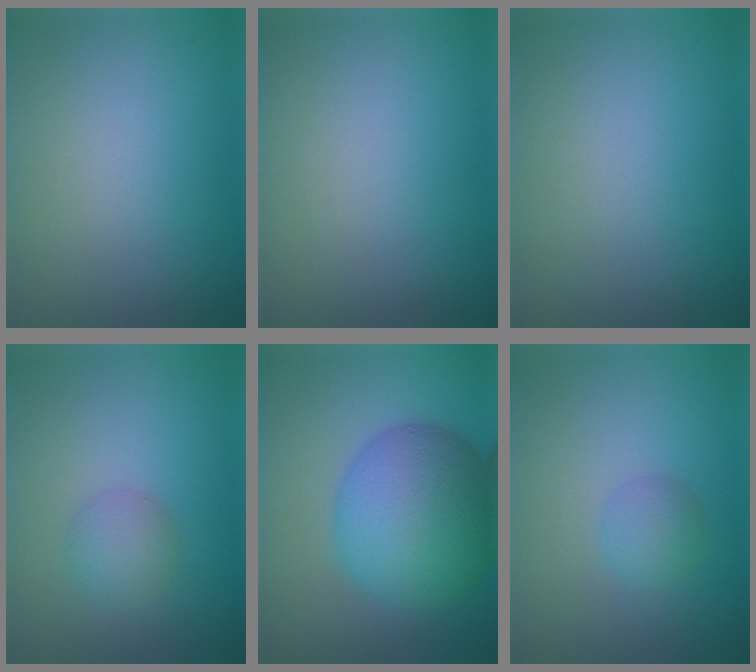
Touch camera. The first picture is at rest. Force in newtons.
{"total": 0.0}
{"total": 0.0}
{"total": 2.5, "press": 2.4, "slide": 0.2}
{"total": 10.6, "press": 10.6, "slide": 0.1}
{"total": 1.8, "press": 1.8, "slide": 0.0}